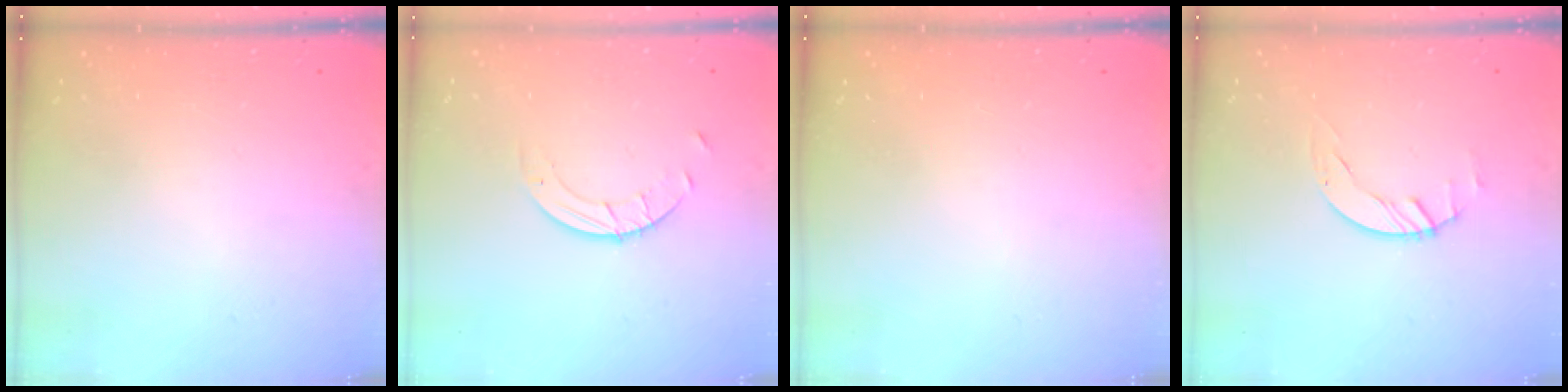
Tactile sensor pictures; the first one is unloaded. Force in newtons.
{"total": 2.5, "press": 2.5, "slide": 0.2}
{"total": 0.0}
{"total": 1.7, "press": 1.7, "slide": 0.1}